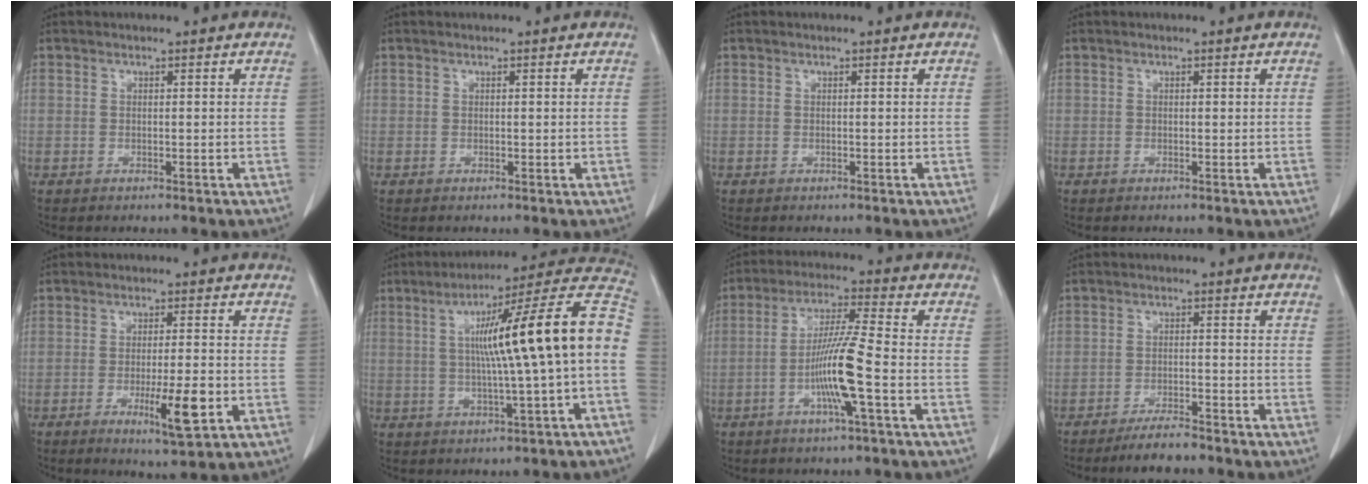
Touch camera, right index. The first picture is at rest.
{"total": 0.0}
{"total": 0.0}
{"total": 0.0}
{"total": 7.0, "force": [-2.3, 0.7, 6.6], "torque": [-0.104, -0.011, -0.032]}
{"total": 18.4, "force": [0.8, 0.0, 18.4], "torque": [-0.257, 0.036, 0.004]}
{"total": 9.9, "force": [-2.9, -0.5, 9.4], "torque": [-0.185, -0.005, -0.058]}
{"total": 4.6, "force": [-4.2, 0.8, 1.8], "torque": [-0.034, -0.008, -0.073]}